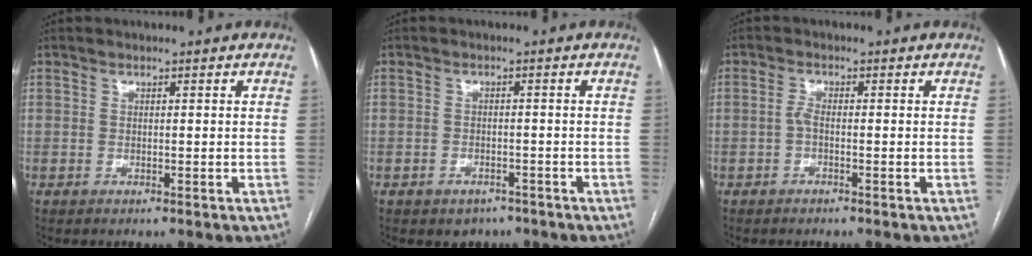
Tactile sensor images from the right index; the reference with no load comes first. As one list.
[{"total": 3.1, "force": [-2.2, 2.2, 0.6], "torque": [-0.008, 0.008, -0.020]}, {"total": 1.4, "force": [-0.5, 0.4, 1.3], "torque": [-0.024, 0.004, -0.012]}]